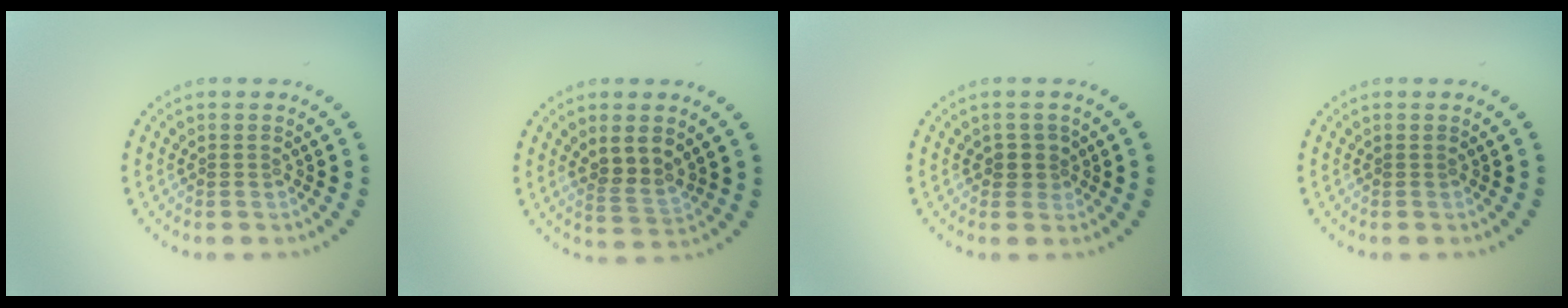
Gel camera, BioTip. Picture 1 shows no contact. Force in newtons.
{"total": 3.0, "press": 2.6, "slide": 1.4}
{"total": 1.5, "press": 1.3, "slide": 0.8}
{"total": 0.0}